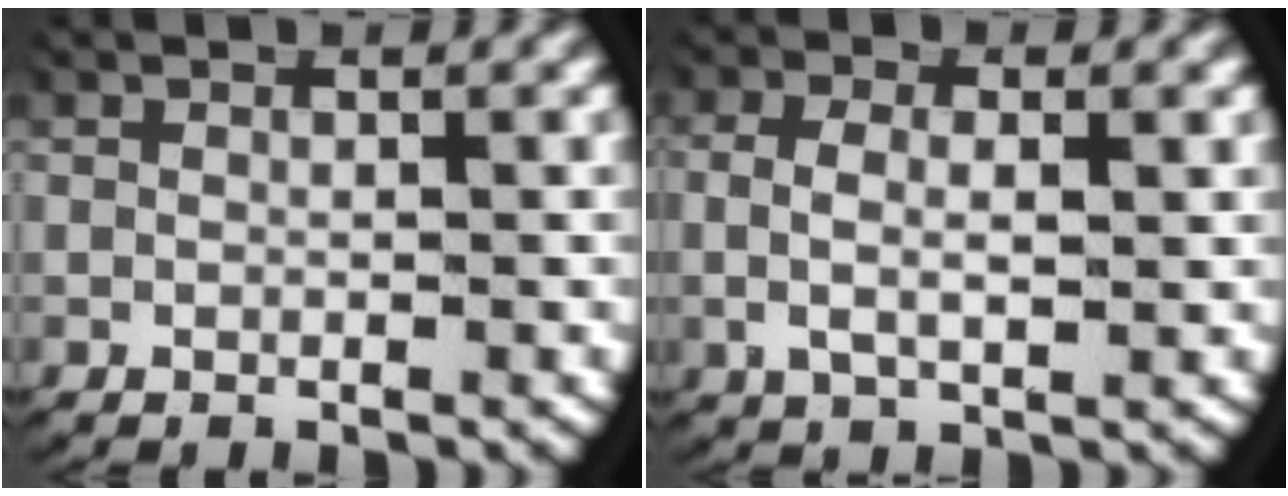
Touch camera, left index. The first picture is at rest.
{"total": 3.1, "force": [0.2, 1.6, 2.7], "torque": [-0.063, -0.009, 0.010]}